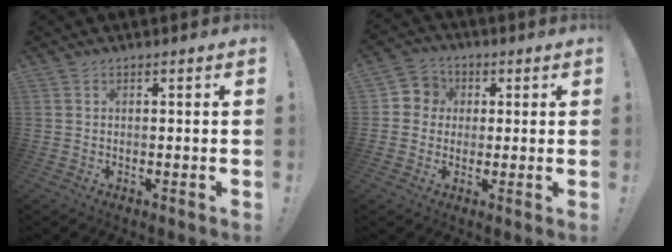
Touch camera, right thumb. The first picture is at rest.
{"total": 6.0, "force": [-0.1, 5.9, 1.3], "torque": [-0.022, 0.012, 0.002]}